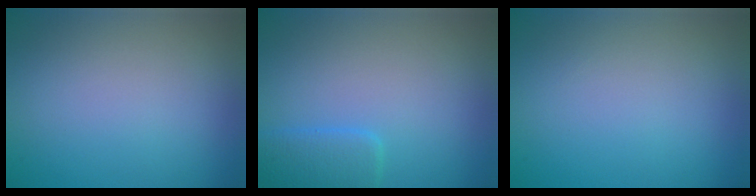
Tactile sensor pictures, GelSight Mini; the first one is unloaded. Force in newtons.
{"total": 2.7, "press": 2.7, "slide": 0.1}
{"total": 0.0}